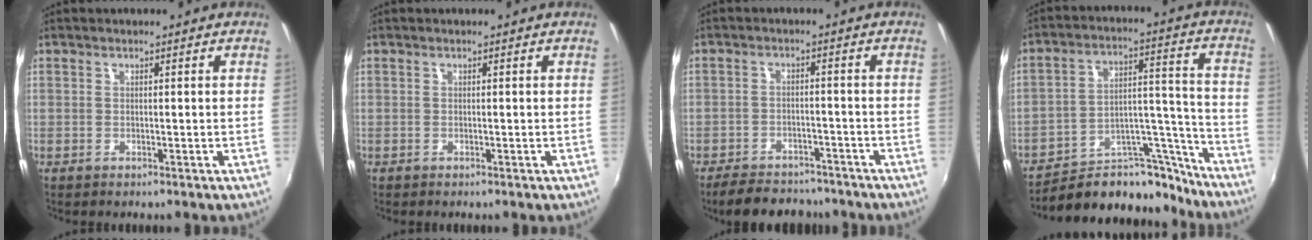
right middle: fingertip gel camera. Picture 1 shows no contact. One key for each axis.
{"total": 0.0}
{"total": 10.7, "fx": -9.0, "fy": 4.4, "fz": 3.8, "tx": -0.092, "ty": 0.003, "tz": -0.128}
{"total": 17.8, "fx": -15.5, "fy": 6.8, "fz": 5.6, "tx": -0.082, "ty": 0.043, "tz": -0.223}